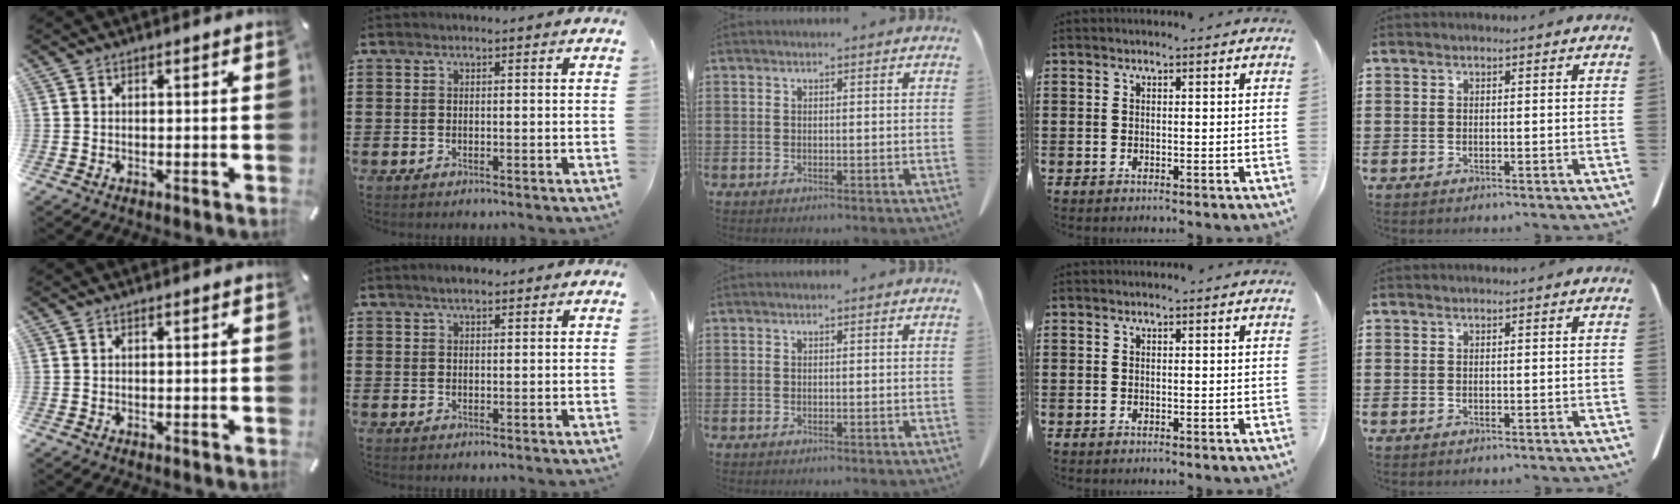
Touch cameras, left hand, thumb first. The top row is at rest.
{"index": {"total": 2.2, "force": [1.6, 0.8, 1.2], "torque": [-0.026, 0.005, 0.029]}}